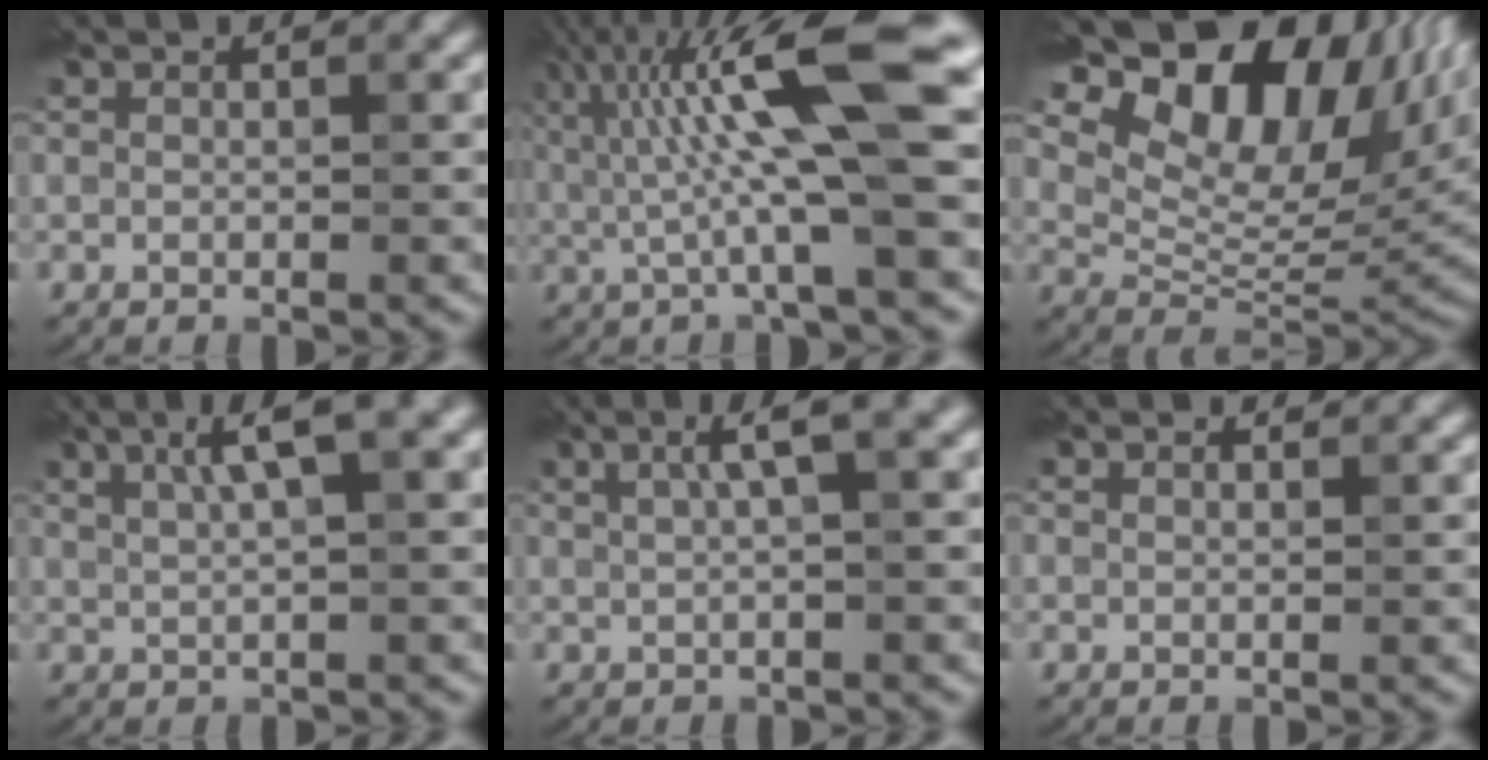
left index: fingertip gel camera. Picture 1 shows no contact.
{"total": 12.1, "force": [2.3, 2.5, 11.6], "torque": [-0.201, 0.014, 0.035]}
{"total": 16.6, "force": [8.3, 9.3, 11.0], "torque": [-0.195, 0.029, 0.154]}
{"total": 4.7, "force": [2.3, 0.8, 4.1], "torque": [-0.070, 0.011, 0.037]}
{"total": 3.6, "force": [1.5, 0.6, 3.2], "torque": [-0.049, 0.014, 0.023]}
{"total": 1.1, "force": [1.1, 0.3, 0.0], "torque": [-0.007, -0.004, 0.008]}